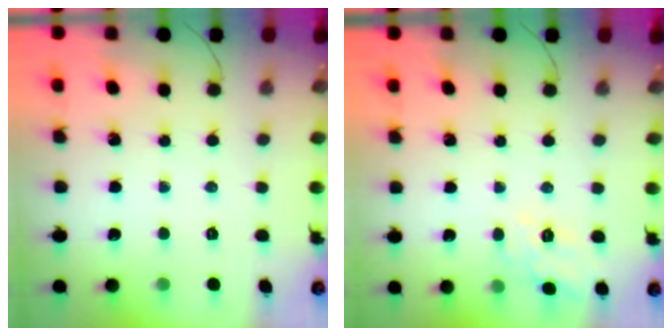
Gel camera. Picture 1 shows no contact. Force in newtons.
{"total": 12.8, "press": 12.8, "slide": 0.6}